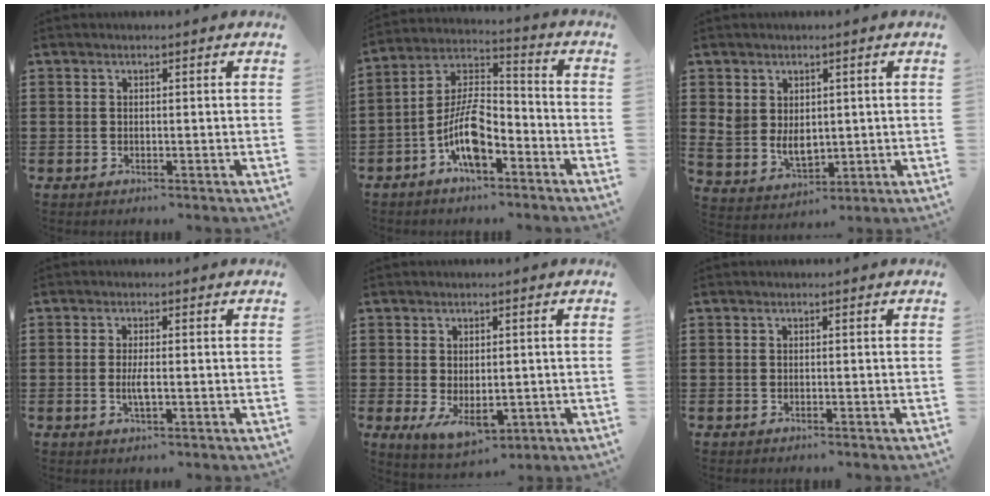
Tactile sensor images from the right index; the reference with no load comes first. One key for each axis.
{"total": 9.7, "fx": -5.0, "fy": 3.9, "fz": 7.3, "tx": -0.167, "ty": -0.001, "tz": -0.099}
{"total": 5.0, "fx": 1.1, "fy": 4.0, "fz": 2.8, "tx": -0.063, "ty": 0.011, "tz": 0.025}
{"total": 2.8, "fx": -0.5, "fy": 0.7, "fz": 2.7, "tx": -0.062, "ty": -0.005, "tz": -0.013}
{"total": 4.2, "fx": -1.0, "fy": 2.5, "fz": 3.3, "tx": -0.061, "ty": -0.002, "tz": -0.020}
{"total": 0.0}